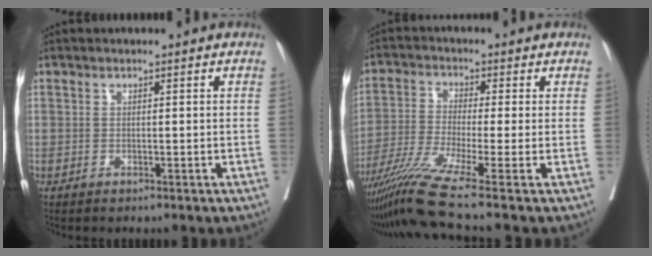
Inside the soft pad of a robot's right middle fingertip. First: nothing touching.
{"total": 9.5, "force": [-6.9, -2.6, 6.0], "torque": [-0.120, -0.025, -0.125]}